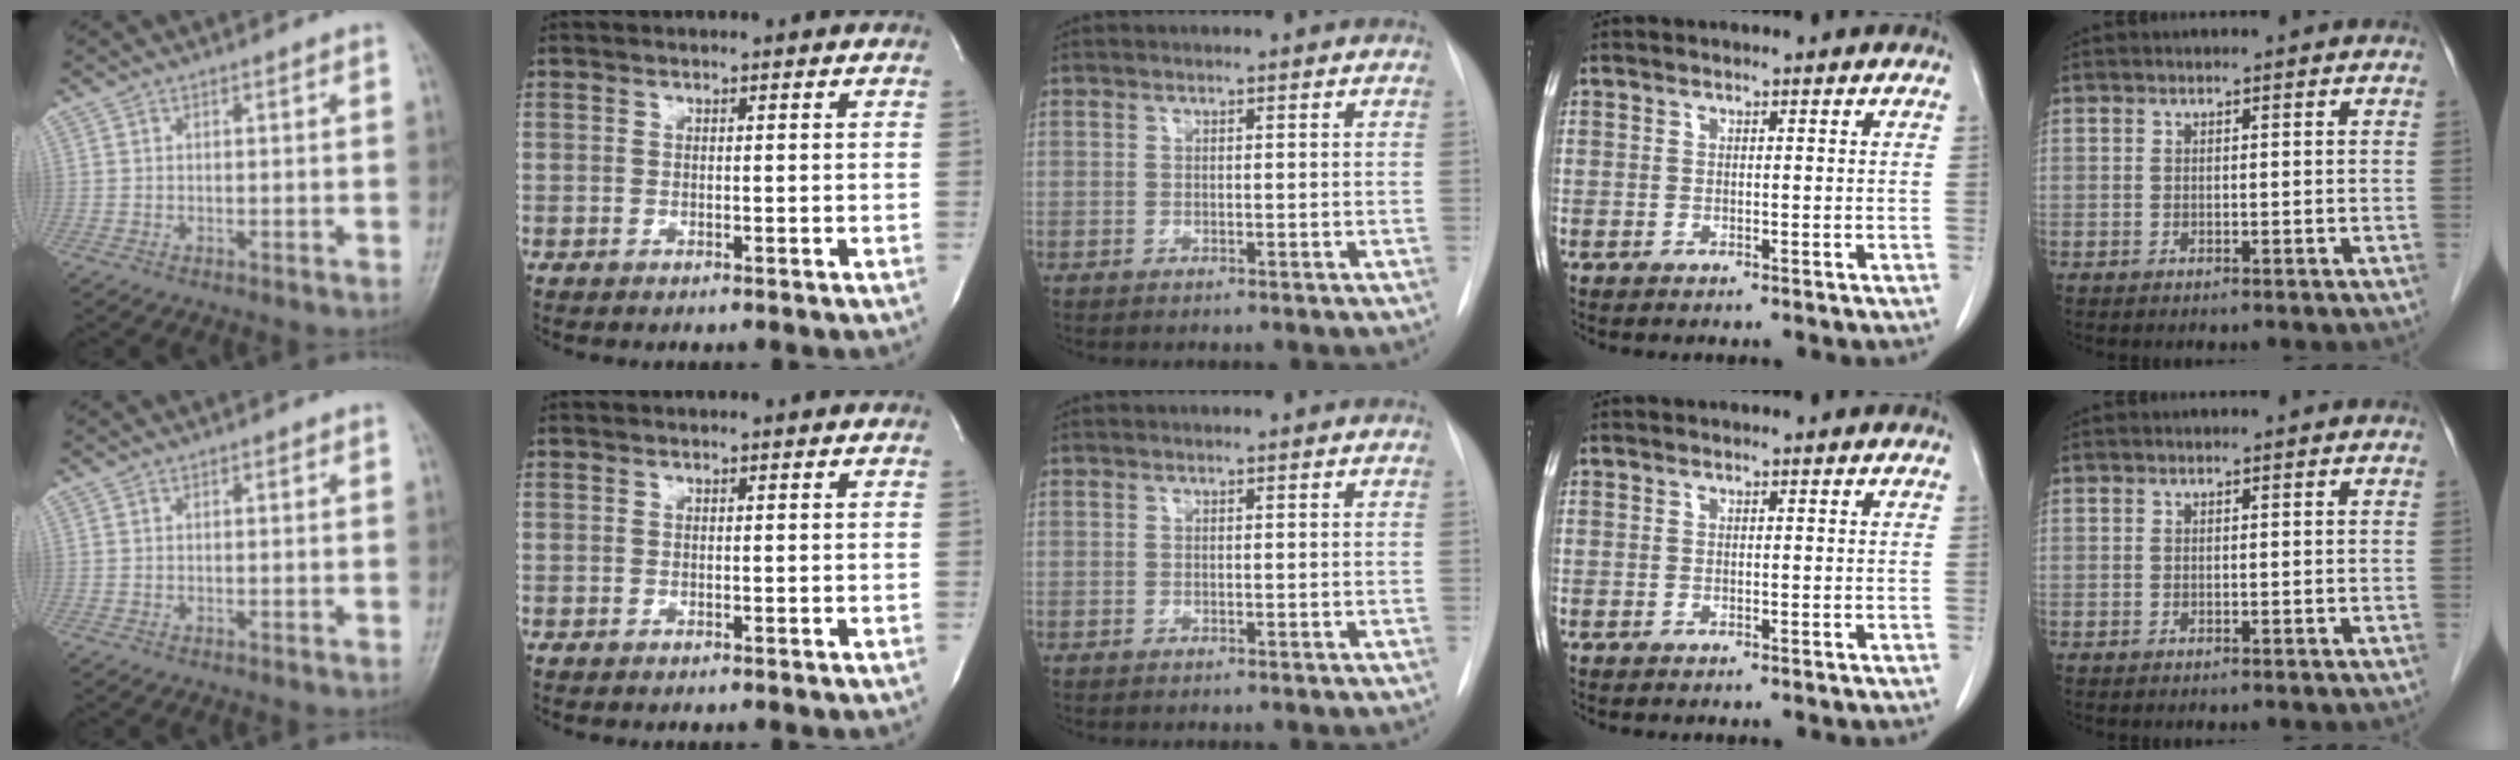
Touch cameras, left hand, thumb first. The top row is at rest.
{}